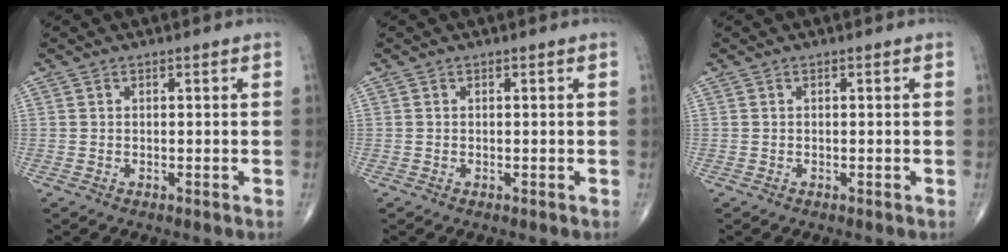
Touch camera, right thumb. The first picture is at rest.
{"total": 0.0}
{"total": 0.0}